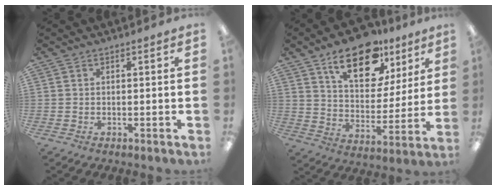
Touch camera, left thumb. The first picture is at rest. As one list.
[{"total": 18.9, "force": [12.0, 9.8, 10.9], "torque": [-0.163, -0.055, 0.205]}]